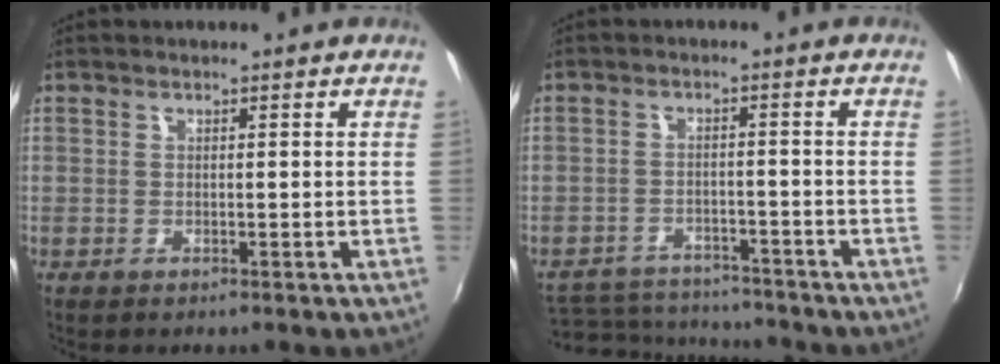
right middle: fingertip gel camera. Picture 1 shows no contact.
{"total": 13.2, "force": [-11.8, 4.3, 4.0], "torque": [-0.102, 0.003, -0.173]}